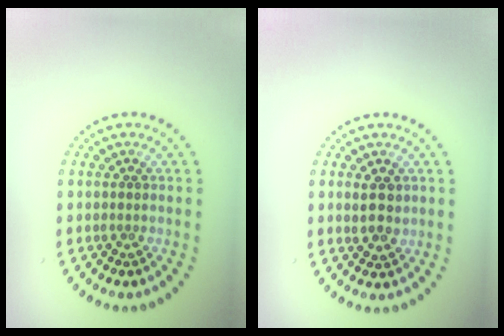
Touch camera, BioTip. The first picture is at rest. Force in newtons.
{"total": 2.2, "press": 2.1, "slide": 0.5}